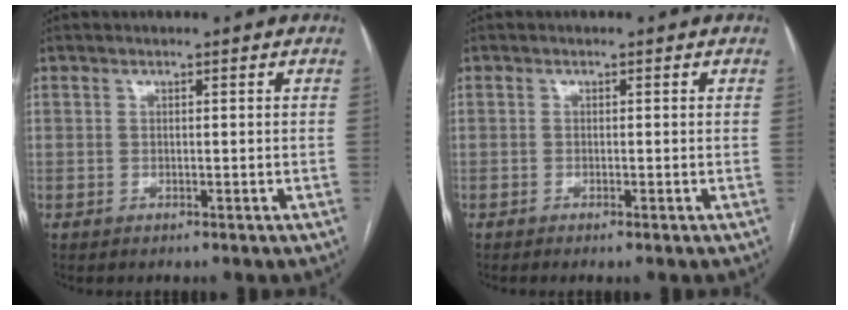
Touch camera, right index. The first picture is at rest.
{"total": 0.7, "force": [-0.5, -0.1, 0.5], "torque": [-0.010, -0.001, -0.008]}